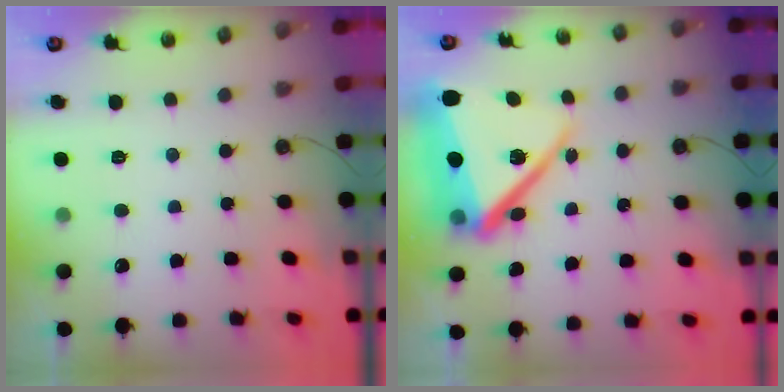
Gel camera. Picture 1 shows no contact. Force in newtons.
{"total": 20.0, "press": 18.7, "slide": 7.1}